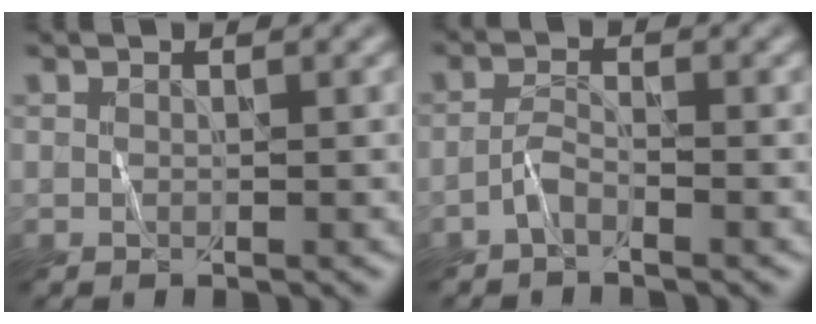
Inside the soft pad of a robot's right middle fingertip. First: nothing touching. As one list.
[{"total": 1.6, "force": [-1.3, 0.3, 0.9], "torque": [-0.023, 0.005, -0.031]}]